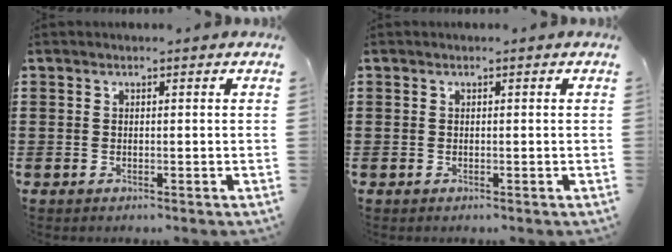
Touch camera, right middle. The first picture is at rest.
{"total": 0.0}